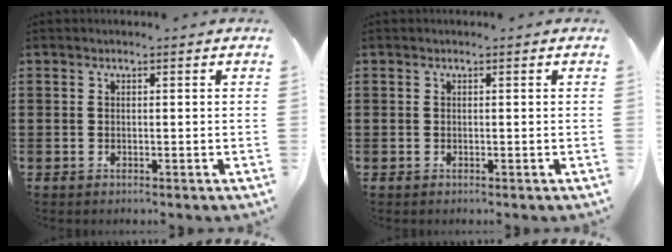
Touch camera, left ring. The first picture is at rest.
{"total": 0.0}